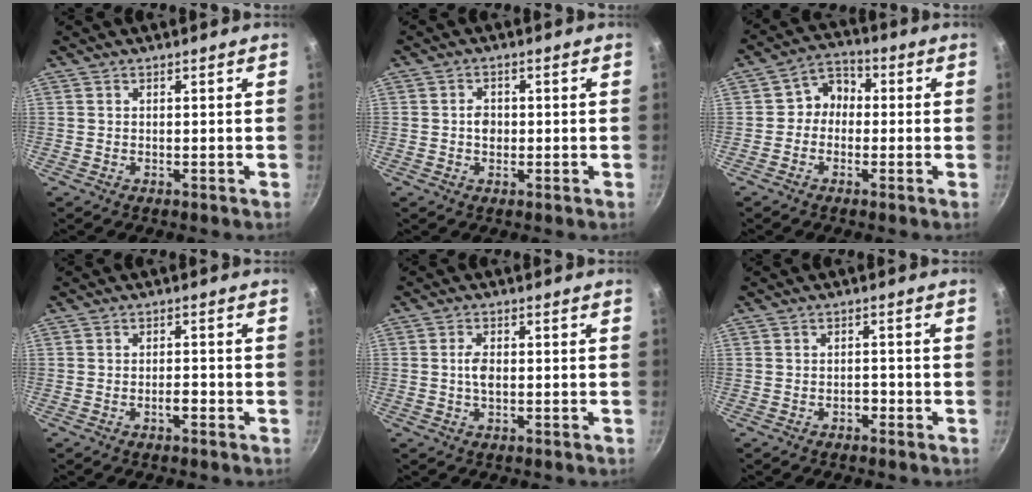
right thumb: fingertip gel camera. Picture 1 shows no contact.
{"total": 2.8, "force": [-0.1, 2.2, 1.7], "torque": [-0.014, 0.006, -0.003]}
{"total": 5.8, "force": [-0.5, 5.1, 2.9], "torque": [-0.012, 0.020, -0.025]}
{"total": 2.1, "force": [-1.0, 0.9, 1.6], "torque": [-0.018, 0.013, -0.017]}
{"total": 3.1, "force": [-0.1, 1.7, 2.6], "torque": [-0.046, 0.007, -0.004]}
{"total": 1.7, "force": [-1.0, 1.1, 0.9], "torque": [-0.004, 0.016, -0.011]}